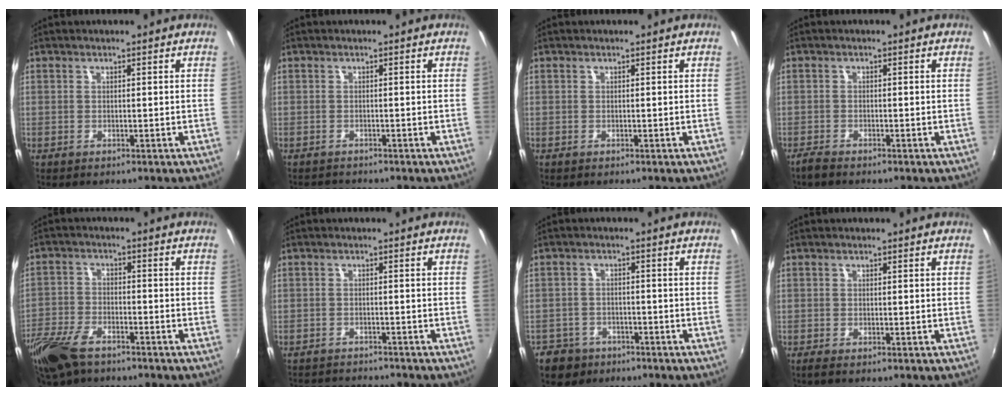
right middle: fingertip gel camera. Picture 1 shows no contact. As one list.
[{"total": 2.0, "force": [-2.0, 0.4, 0.2], "torque": [-0.009, -0.008, -0.033]}, {"total": 0.0}, {"total": 2.0, "force": [-1.8, 0.3, 0.7], "torque": [-0.022, -0.004, -0.036]}, {"total": 10.1, "force": [-7.3, 4.6, 5.3], "torque": [-0.136, -0.016, -0.145]}, {"total": 7.4, "force": [-7.0, 1.1, 1.8], "torque": [-0.053, -0.007, -0.106]}, {"total": 6.8, "force": [-4.4, 4.9, 1.7], "torque": [-0.057, 0.009, -0.068]}, {"total": 0.6, "force": [-0.4, -0.1, 0.4], "torque": [-0.011, -0.001, -0.009]}]